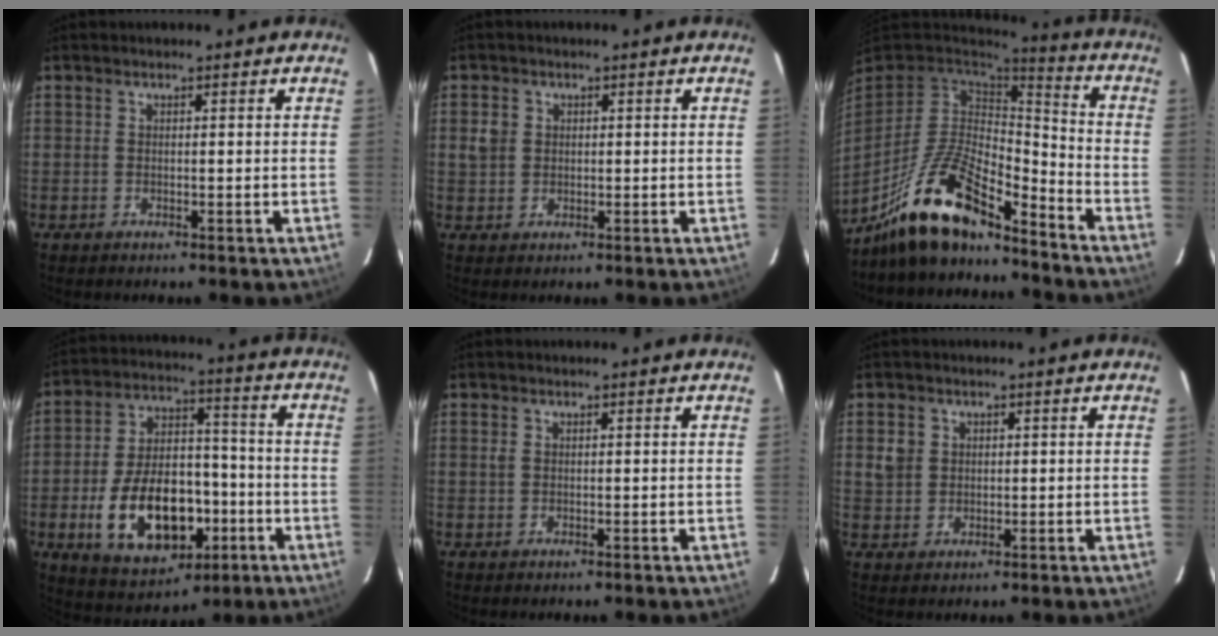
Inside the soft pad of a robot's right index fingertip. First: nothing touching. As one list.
[{"total": 2.9, "force": [0.4, 2.7, 1.0], "torque": [-0.020, 0.008, 0.007]}, {"total": 17.3, "force": [-13.1, 5.2, 10.1], "torque": [-0.217, -0.017, -0.244]}, {"total": 19.0, "force": [-6.2, 11.2, 14.1], "torque": [-0.279, 0.015, -0.079]}, {"total": 0.7, "force": [0.2, 0.6, 0.3], "torque": [-0.008, 0.002, 0.003]}, {"total": 3.4, "force": [0.7, 3.2, 1.0], "torque": [-0.016, 0.010, 0.015]}]